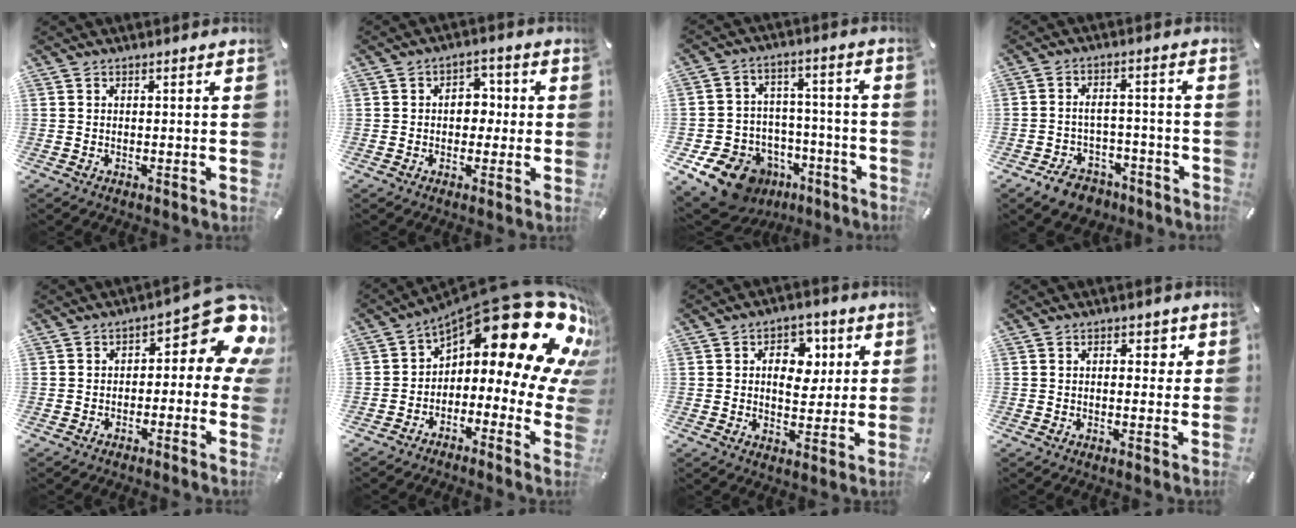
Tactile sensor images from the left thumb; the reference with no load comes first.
{"total": 6.1, "force": [-0.2, 4.7, 3.9], "torque": [-0.047, 0.004, -0.012]}
{"total": 14.2, "force": [-9.1, 9.6, 5.2], "torque": [-0.077, 0.069, -0.145]}
{"total": 7.3, "force": [-4.3, 4.8, 3.3], "torque": [-0.060, 0.033, -0.076]}
{"total": 12.7, "force": [4.4, 5.7, 10.4], "torque": [-0.122, -0.037, 0.072]}
{"total": 24.0, "force": [12.1, 9.5, 18.5], "torque": [-0.260, -0.100, 0.206]}
{"total": 9.3, "force": [2.1, 6.9, 5.9], "torque": [-0.067, -0.005, 0.029]}
{"total": 3.1, "force": [0.7, 2.0, 2.3], "torque": [-0.025, 0.001, 0.002]}